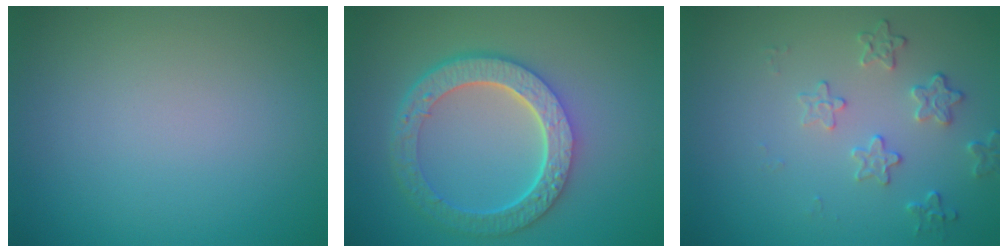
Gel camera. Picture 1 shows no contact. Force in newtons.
{"total": 6.2, "press": 4.7, "slide": 4.1}
{"total": 2.2, "press": 1.6, "slide": 1.6}